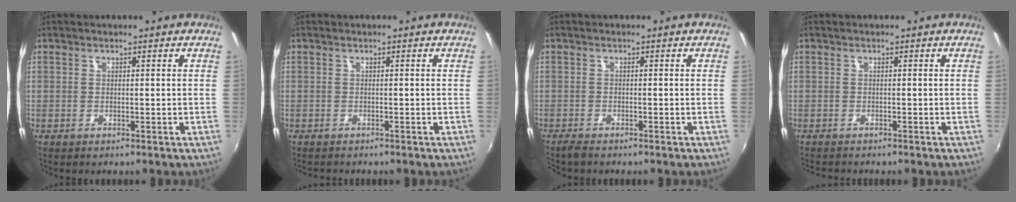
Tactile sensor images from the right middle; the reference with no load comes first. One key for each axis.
{"total": 1.3, "fx": -1.2, "fy": 0.1, "fz": 0.4, "tx": -0.009, "ty": -0.008, "tz": -0.019}
{"total": 2.0, "fx": -1.9, "fy": 0.4, "fz": 0.6, "tx": -0.020, "ty": -0.009, "tz": -0.037}
{"total": 2.0, "fx": -1.9, "fy": 0.1, "fz": 0.6, "tx": -0.015, "ty": -0.013, "tz": -0.031}